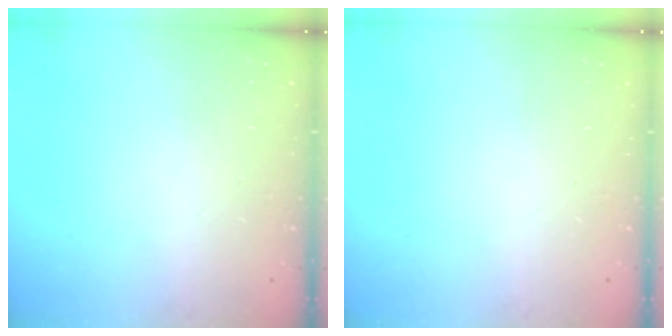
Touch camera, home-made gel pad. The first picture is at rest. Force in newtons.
{"total": 0.0}